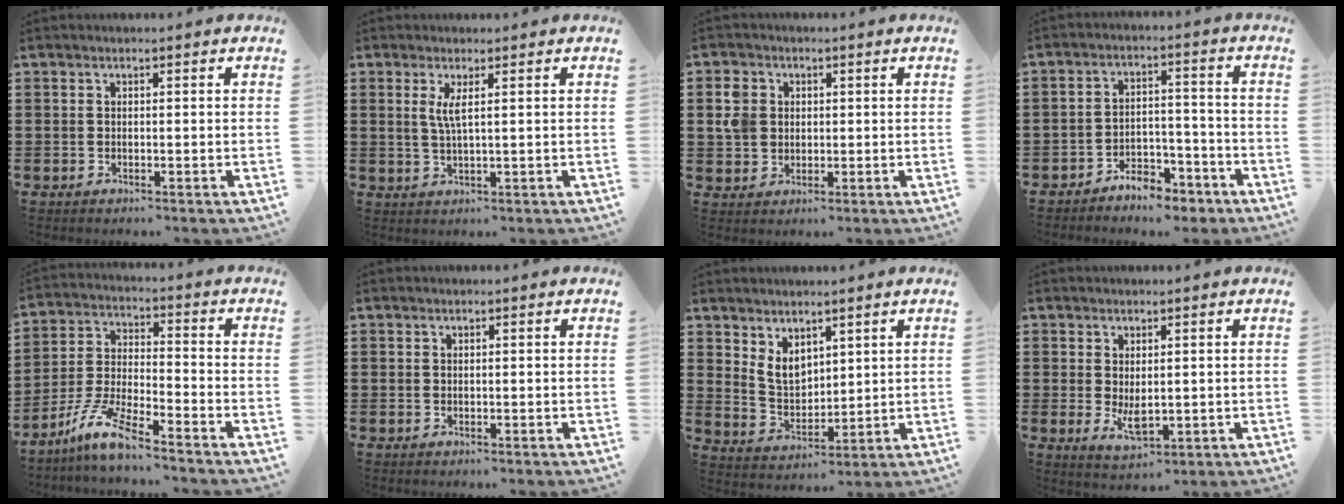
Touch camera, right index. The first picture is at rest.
{"total": 2.9, "force": [1.0, 0.1, 2.7], "torque": [-0.059, -0.002, 0.015]}
{"total": 4.8, "force": [0.9, 4.2, 2.1], "torque": [-0.062, 0.013, 0.014]}
{"total": 4.9, "force": [-4.5, 1.5, 0.9], "torque": [-0.016, 0.014, -0.091]}
{"total": 8.0, "force": [-6.6, 0.1, 4.6], "torque": [-0.119, -0.016, -0.137]}
{"total": 0.0}
{"total": 5.3, "force": [3.1, 3.5, 2.6], "torque": [-0.064, 0.003, 0.059]}
{"total": 3.6, "force": [0.2, 1.5, 3.2], "torque": [-0.059, -0.009, 0.002]}